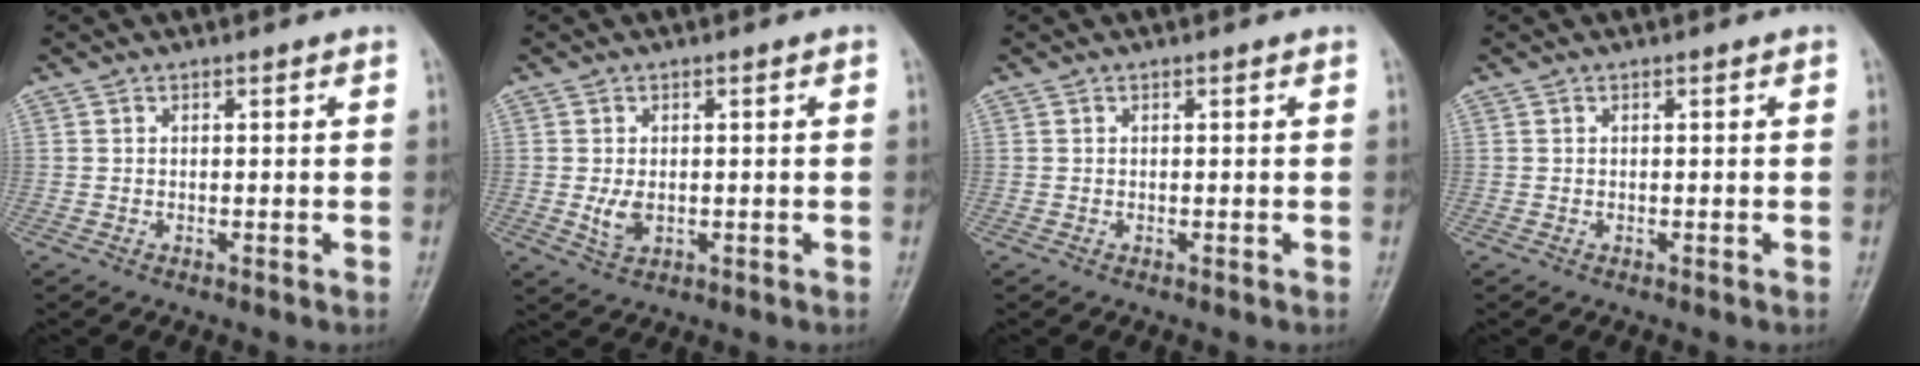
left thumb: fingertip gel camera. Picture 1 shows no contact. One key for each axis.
{"total": 3.1, "fx": -0.3, "fy": 2.1, "fz": 2.3, "tx": -0.040, "ty": -0.004, "tz": -0.001}
{"total": 0.0}
{"total": 0.0}